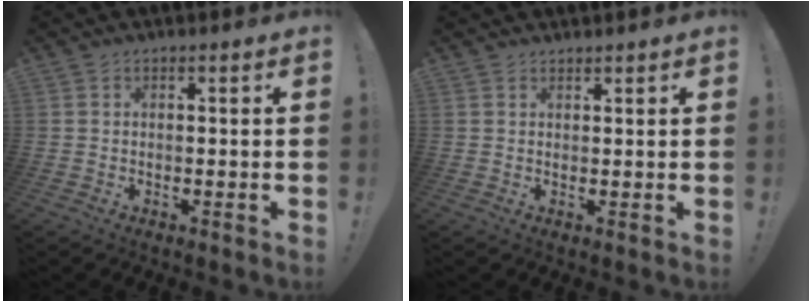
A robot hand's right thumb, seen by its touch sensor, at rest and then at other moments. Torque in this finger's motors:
{"motor_torque": [0.05, 0.08, -0.12, 0.14, 0.04]}